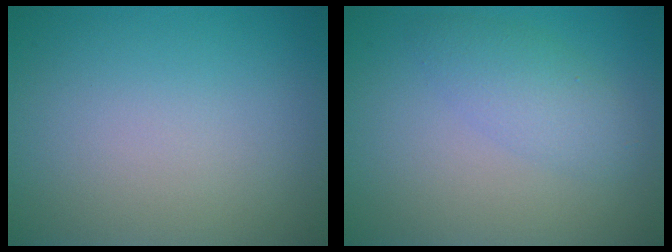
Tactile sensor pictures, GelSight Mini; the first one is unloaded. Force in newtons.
{"total": 2.7, "press": 2.7, "slide": 0.0}